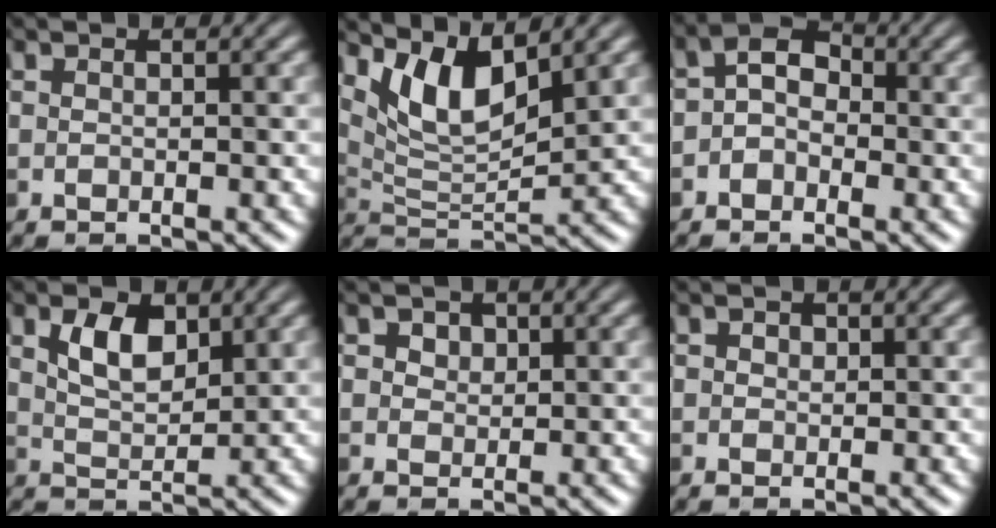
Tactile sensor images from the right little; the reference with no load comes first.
{"total": 5.1, "force": [3.0, 1.6, 3.8], "torque": [-0.078, -0.012, 0.058]}
{"total": 2.7, "force": [-0.6, 2.0, 1.8], "torque": [-0.028, 0.010, -0.022]}
{"total": 3.3, "force": [1.4, 1.7, 2.3], "torque": [-0.047, 0.003, 0.029]}
{"total": 1.5, "force": [0.9, 1.1, 0.6], "torque": [-0.009, -0.001, 0.011]}
{"total": 0.6, "force": [0.2, 0.5, 0.2], "torque": [-0.003, -0.003, 0.002]}